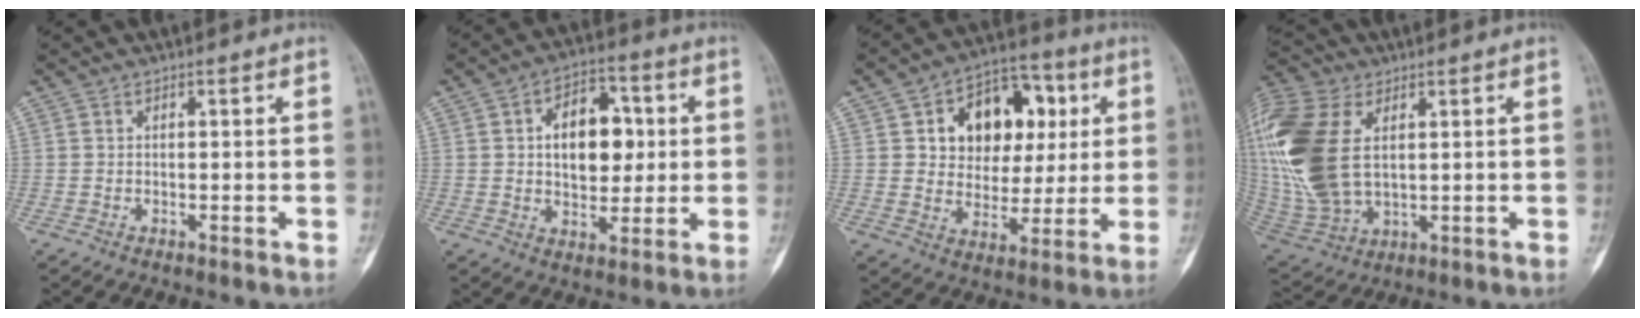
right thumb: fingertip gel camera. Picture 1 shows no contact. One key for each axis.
{"total": 12.9, "fx": 2.0, "fy": 8.2, "fz": 9.8, "tx": -0.108, "ty": 0.008, "tz": 0.030}
{"total": 16.2, "fx": 4.5, "fy": 11.9, "fz": 10.2, "tx": -0.094, "ty": 0.008, "tz": 0.070}
{"total": 23.0, "fx": 4.7, "fy": 13.7, "fz": 17.8, "tx": -0.429, "ty": -0.013, "tz": 0.097}